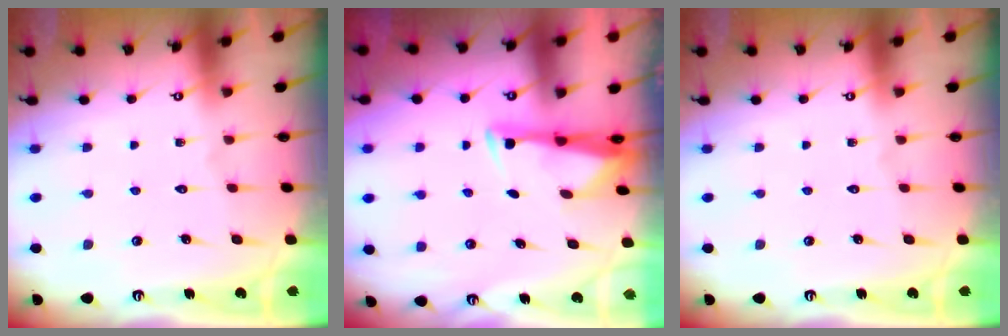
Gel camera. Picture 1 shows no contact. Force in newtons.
{"total": 3.4, "press": 3.2, "slide": 0.9}
{"total": 0.0}